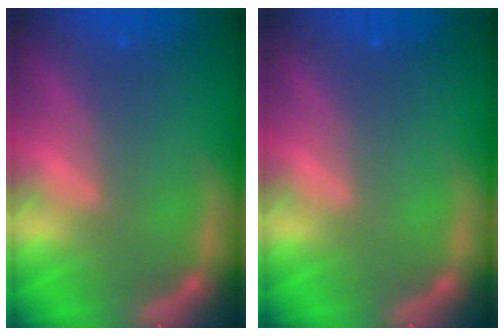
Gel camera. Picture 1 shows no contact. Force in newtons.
{"total": 0.0}